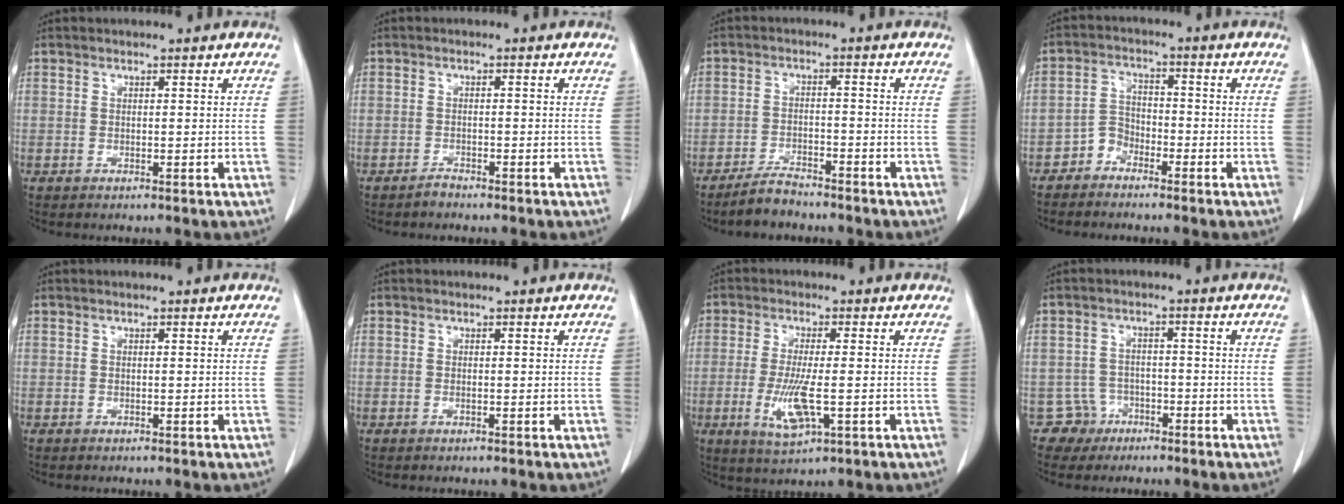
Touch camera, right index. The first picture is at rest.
{"total": 1.2, "force": [-1.2, 0.3, 0.2], "torque": [-0.003, 0.000, -0.020]}
{"total": 4.3, "force": [-3.9, 1.0, 1.3], "torque": [-0.030, -0.006, -0.071]}
{"total": 3.5, "force": [-2.6, 2.4, 0.4], "torque": [-0.002, 0.010, -0.053]}
{"total": 0.0}
{"total": 0.0}
{"total": 7.0, "force": [-1.7, 1.3, 6.7], "torque": [-0.138, -0.019, -0.030]}
{"total": 4.3, "force": [-2.4, 3.5, -0.8], "torque": [0.019, 0.014, -0.041]}